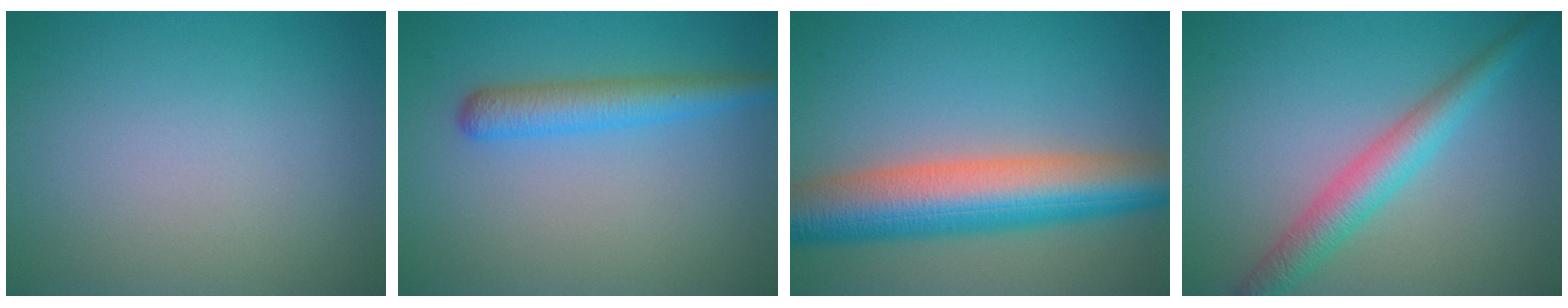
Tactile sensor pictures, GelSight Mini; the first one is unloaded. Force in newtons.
{"total": 3.4, "press": 3.4, "slide": 0.2}
{"total": 9.8, "press": 9.8, "slide": 0.2}
{"total": 3.9, "press": 3.9, "slide": 0.1}